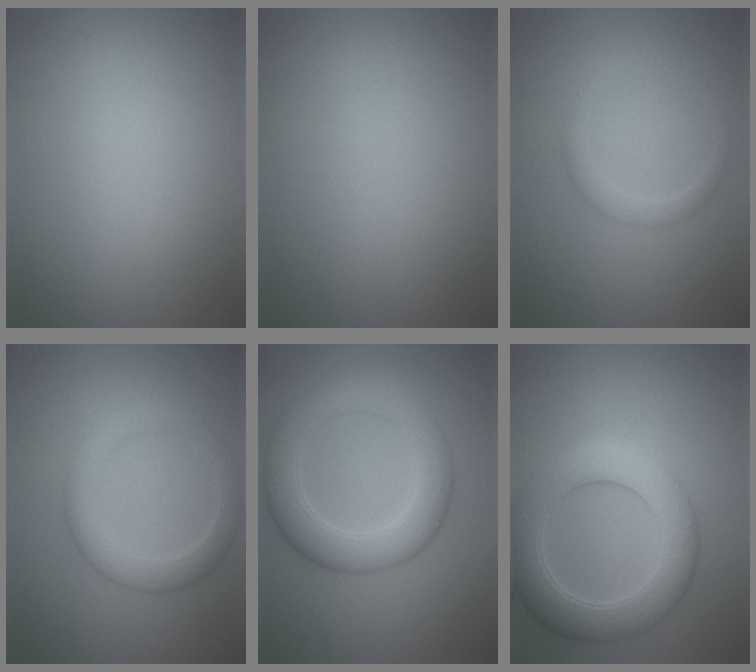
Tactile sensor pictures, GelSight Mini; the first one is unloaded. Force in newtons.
{"total": 0.0}
{"total": 1.5, "press": 1.5, "slide": 0.1}
{"total": 3.5, "press": 3.5, "slide": 0.1}
{"total": 5.9, "press": 5.9, "slide": 0.1}
{"total": 6.8, "press": 6.8, "slide": 0.3}